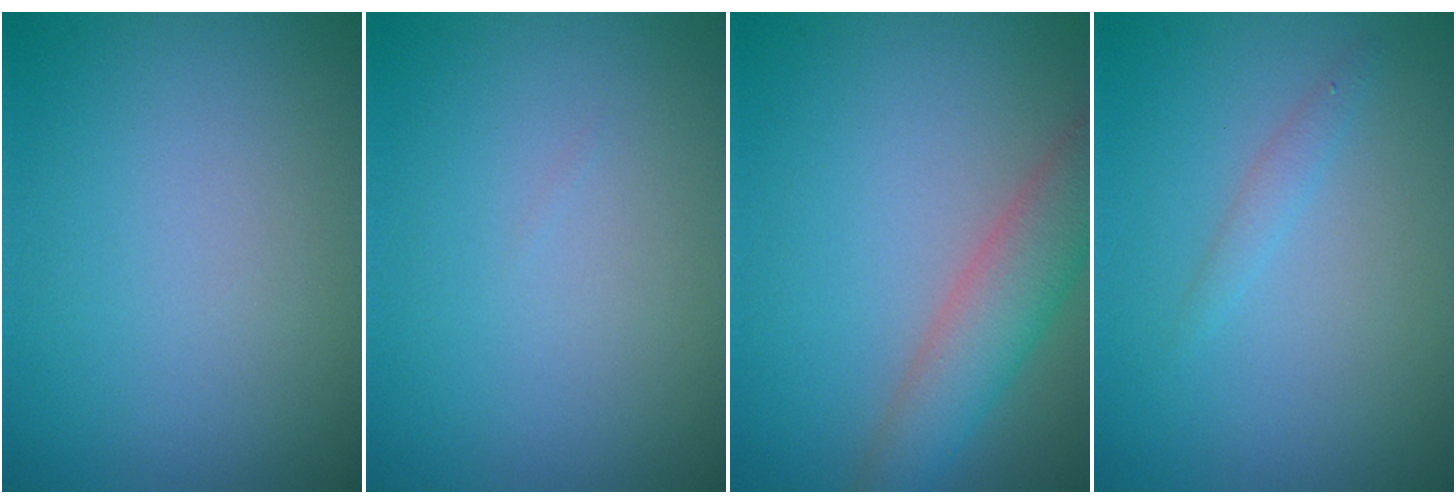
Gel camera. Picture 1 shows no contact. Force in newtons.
{"total": 0.0}
{"total": 4.9, "press": 4.9, "slide": 0.3}
{"total": 0.9, "press": 0.9, "slide": 0.1}